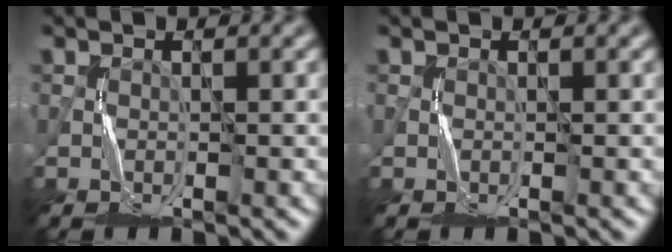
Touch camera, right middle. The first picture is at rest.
{"total": 0.0}